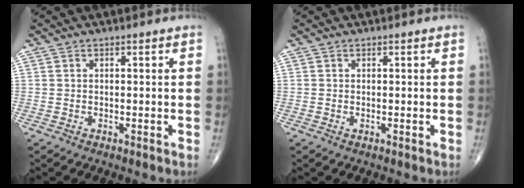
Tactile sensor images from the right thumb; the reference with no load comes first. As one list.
[{"total": 0.0}]